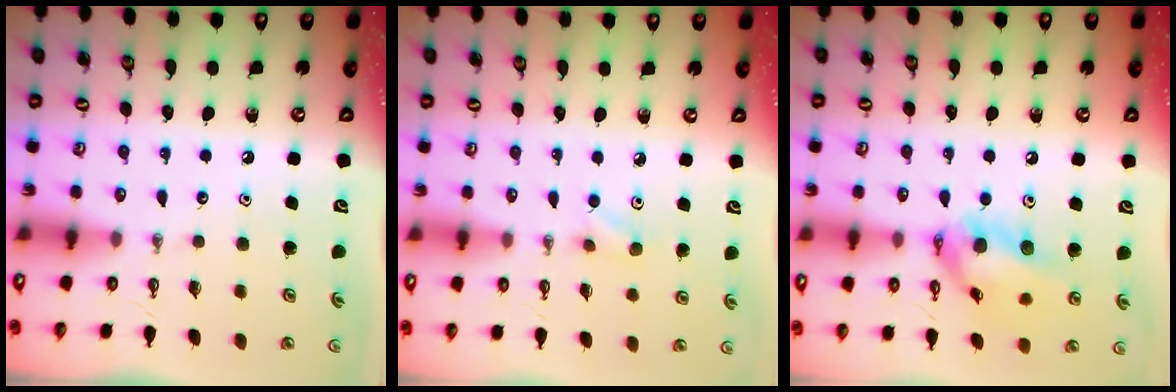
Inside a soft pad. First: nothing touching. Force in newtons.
{"total": 4.2, "press": 4.1, "slide": 0.8}
{"total": 14.0, "press": 13.8, "slide": 1.9}